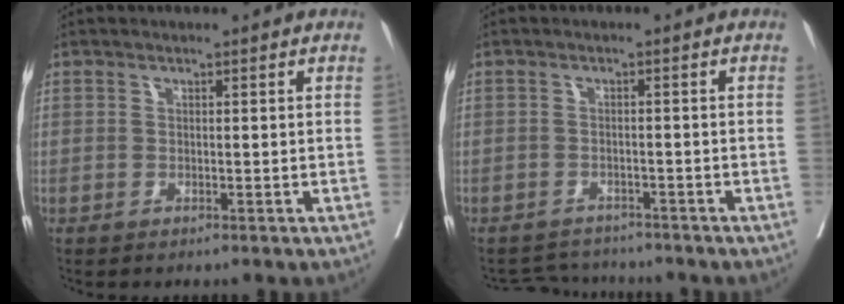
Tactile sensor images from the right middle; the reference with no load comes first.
{"total": 4.1, "force": [-4.0, 0.7, -0.5], "torque": [0.007, 0.002, -0.063]}